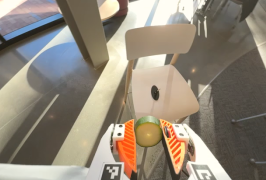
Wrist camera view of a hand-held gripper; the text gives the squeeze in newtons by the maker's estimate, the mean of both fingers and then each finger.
{"total": 11.2, "left": 11.6, "right": 10.8}